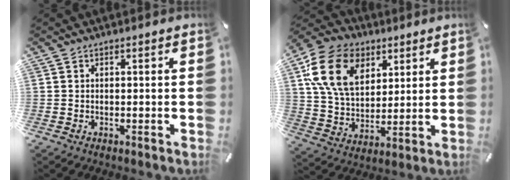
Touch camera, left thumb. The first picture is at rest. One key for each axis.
{"total": 16.5, "fx": 6.6, "fy": 12.1, "fz": 9.1, "tx": -0.202, "ty": -0.010, "tz": 0.124}